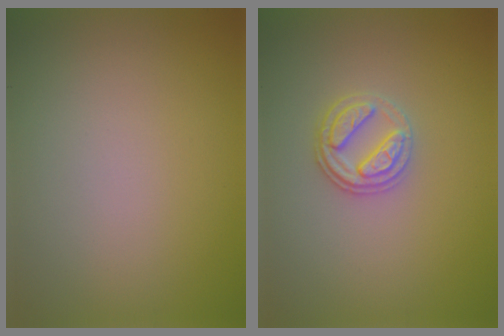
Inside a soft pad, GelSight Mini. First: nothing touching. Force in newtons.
{"total": 2.7, "press": 2.6, "slide": 0.8}